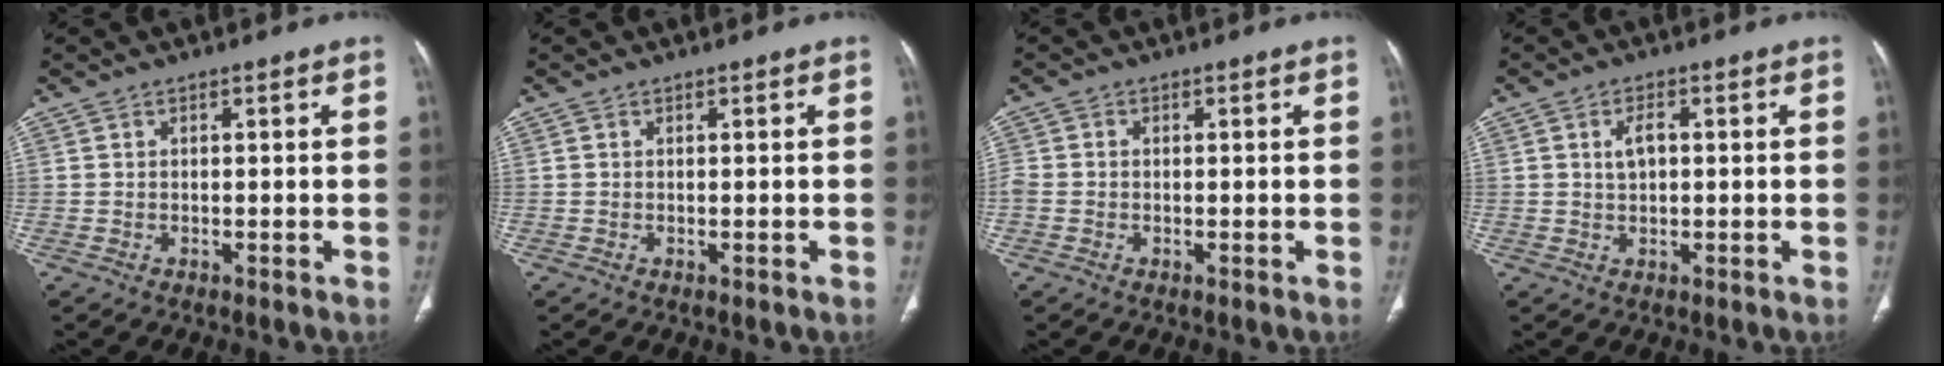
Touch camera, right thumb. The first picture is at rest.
{"total": 0.0}
{"total": 2.1, "force": [-0.4, 1.7, 1.1], "torque": [-0.029, 0.005, -0.010]}
{"total": 3.1, "force": [0.5, 1.8, 2.5], "torque": [-0.043, 0.005, 0.009]}